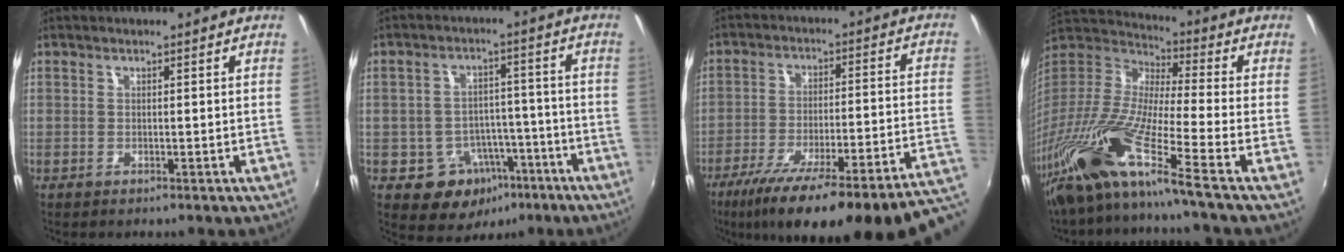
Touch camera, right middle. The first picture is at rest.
{"total": 10.8, "force": [-5.5, 8.5, 3.8], "torque": [-0.080, 0.024, -0.052]}
{"total": 26.4, "force": [-19.7, 1.0, 17.6], "torque": [-0.240, -0.060, -0.277]}
{"total": 19.4, "force": [-13.6, -0.8, 13.8], "torque": [-0.251, -0.045, -0.267]}